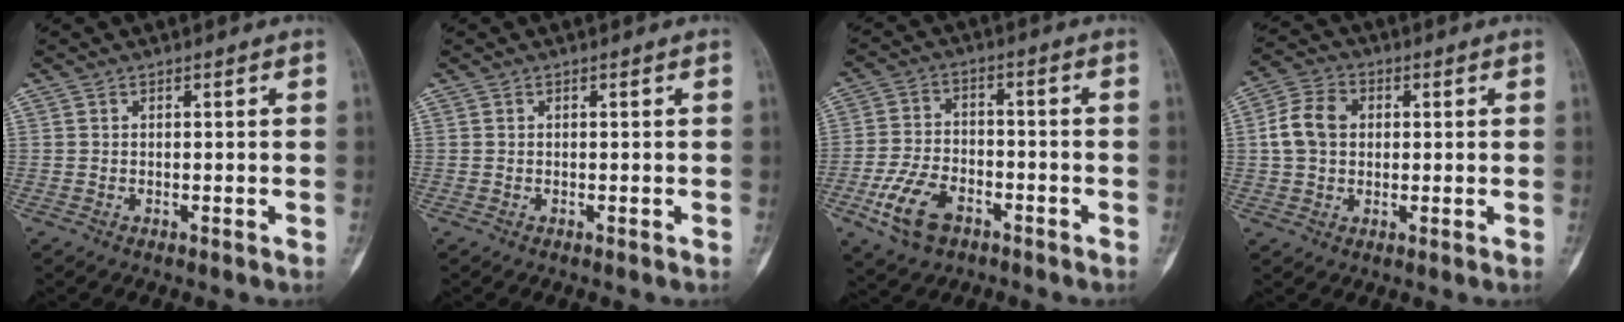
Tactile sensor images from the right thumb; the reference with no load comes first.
{"total": 0.0}
{"total": 10.0, "force": [-5.1, 5.9, 6.2], "torque": [-0.117, 0.022, -0.091]}
{"total": 7.9, "force": [0.9, 6.1, 5.0], "torque": [-0.087, 0.016, 0.011]}